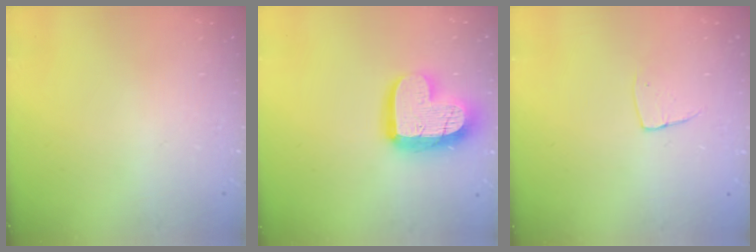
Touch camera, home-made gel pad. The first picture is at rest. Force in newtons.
{"total": 17.4, "press": 17.4, "slide": 1.7}
{"total": 5.2, "press": 5.2, "slide": 0.4}